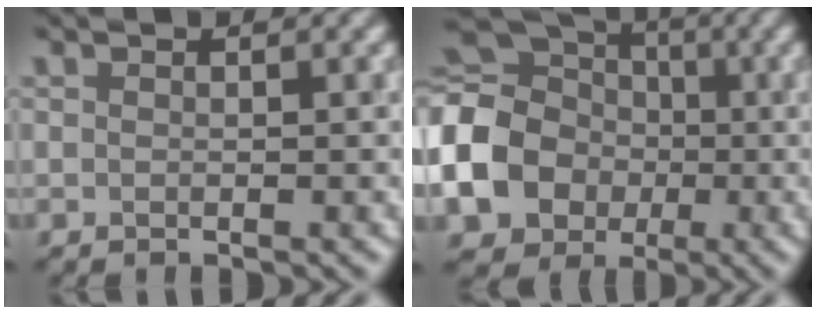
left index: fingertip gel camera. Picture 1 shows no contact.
{"total": 17.0, "force": [-2.8, 14.9, 7.6], "torque": [-0.198, -0.012, -0.098]}